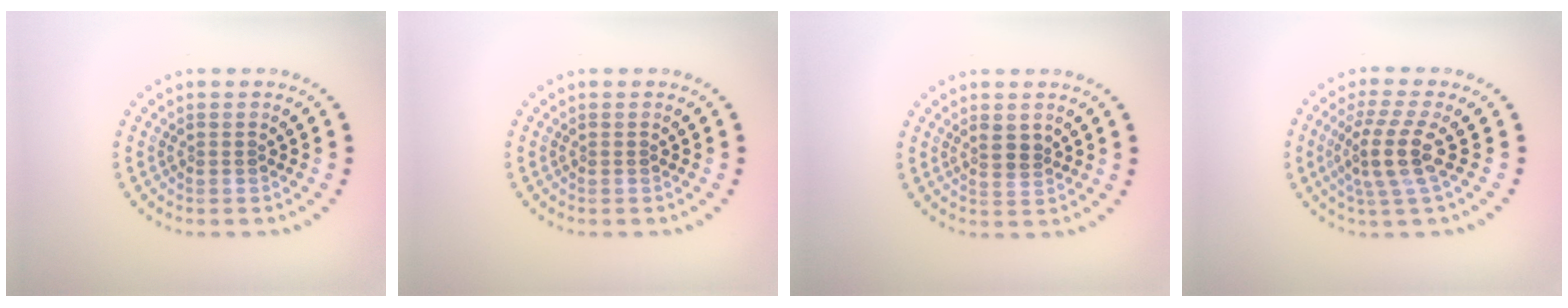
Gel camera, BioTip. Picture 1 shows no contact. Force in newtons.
{"total": 0.0}
{"total": 1.6, "press": 1.4, "slide": 0.6}
{"total": 3.7, "press": 2.9, "slide": 2.2}